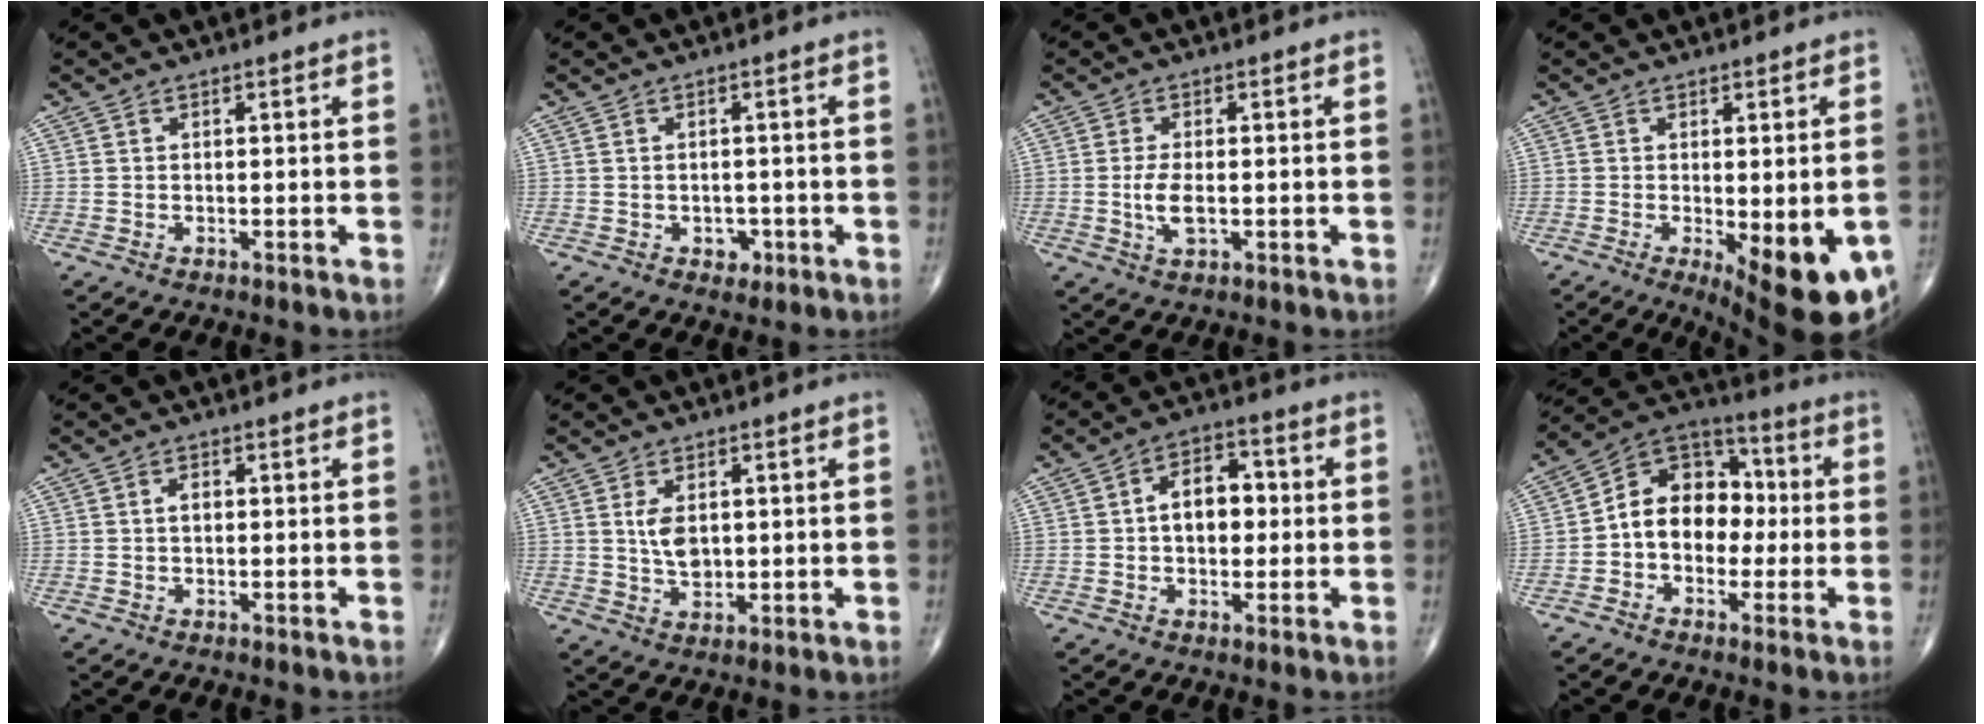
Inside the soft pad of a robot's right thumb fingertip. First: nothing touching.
{"total": 2.6, "force": [-0.9, 2.0, 1.4], "torque": [-0.006, 0.003, -0.007]}
{"total": 4.2, "force": [-0.5, 1.9, 3.7], "torque": [-0.076, -0.006, -0.008]}
{"total": 16.0, "force": [-5.5, 5.4, 14.0], "torque": [-0.142, -0.016, -0.060]}
{"total": 1.6, "force": [0.1, 1.0, 1.2], "torque": [-0.017, 0.005, -0.001]}
{"total": 5.4, "force": [1.1, 3.3, 4.1], "torque": [-0.062, -0.010, 0.025]}
{"total": 8.6, "force": [0.4, 5.7, 6.5], "torque": [-0.072, 0.021, -0.002]}
{"total": 13.2, "force": [-0.8, 10.0, 8.6], "torque": [-0.096, 0.044, -0.030]}